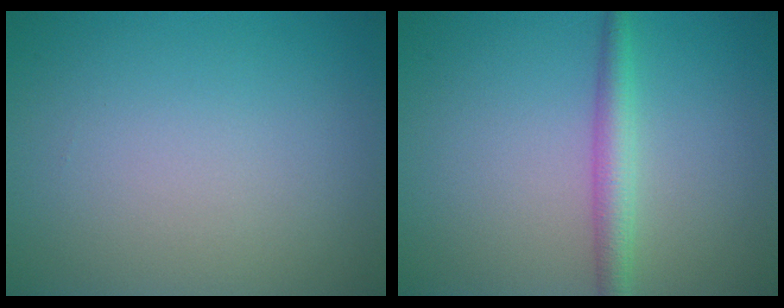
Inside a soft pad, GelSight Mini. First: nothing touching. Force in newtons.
{"total": 2.6, "press": 2.6, "slide": 0.1}